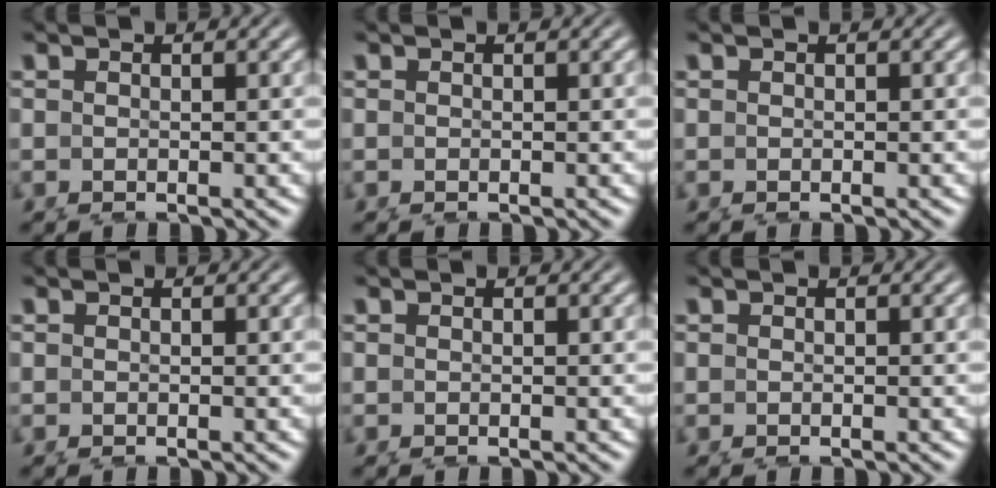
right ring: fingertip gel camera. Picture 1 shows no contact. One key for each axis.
{"total": 0.0}
{"total": 0.0}
{"total": 0.0}
{"total": 0.0}
{"total": 0.0}